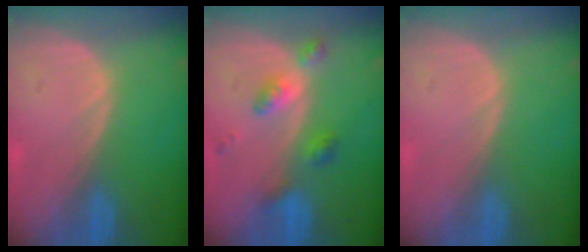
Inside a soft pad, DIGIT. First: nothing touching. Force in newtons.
{"total": 4.8, "press": 4.8, "slide": 0.1}
{"total": 0.0}